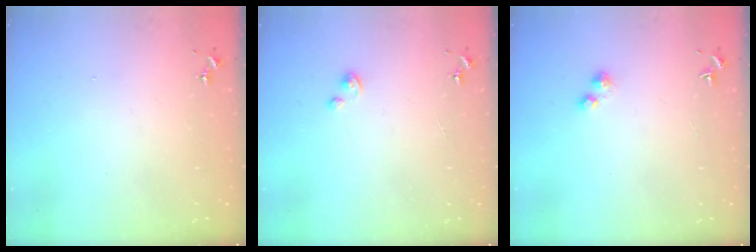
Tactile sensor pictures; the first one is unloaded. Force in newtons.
{"total": 1.8, "press": 1.8, "slide": 0.2}
{"total": 2.1, "press": 2.1, "slide": 0.4}